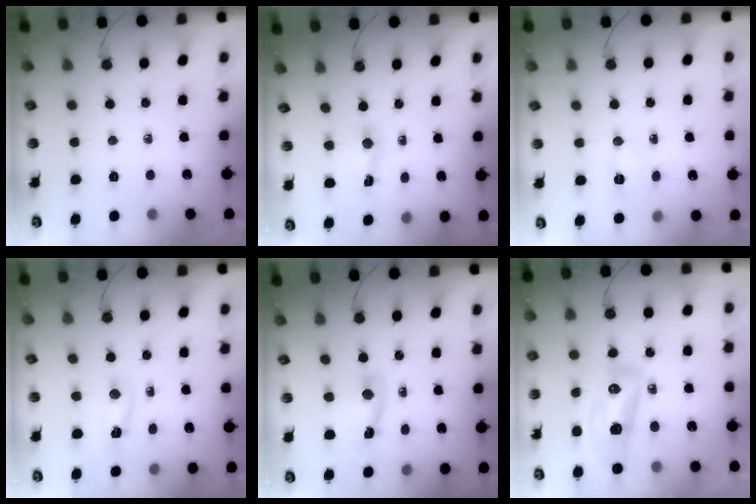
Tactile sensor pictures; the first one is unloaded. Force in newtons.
{"total": 1.5, "press": 1.5, "slide": 0.1}
{"total": 3.6, "press": 3.4, "slide": 0.9}
{"total": 2.3, "press": 2.3, "slide": 0.4}
{"total": 8.5, "press": 4.8, "slide": 7.0}
{"total": 12.0, "press": 11.8, "slide": 2.1}